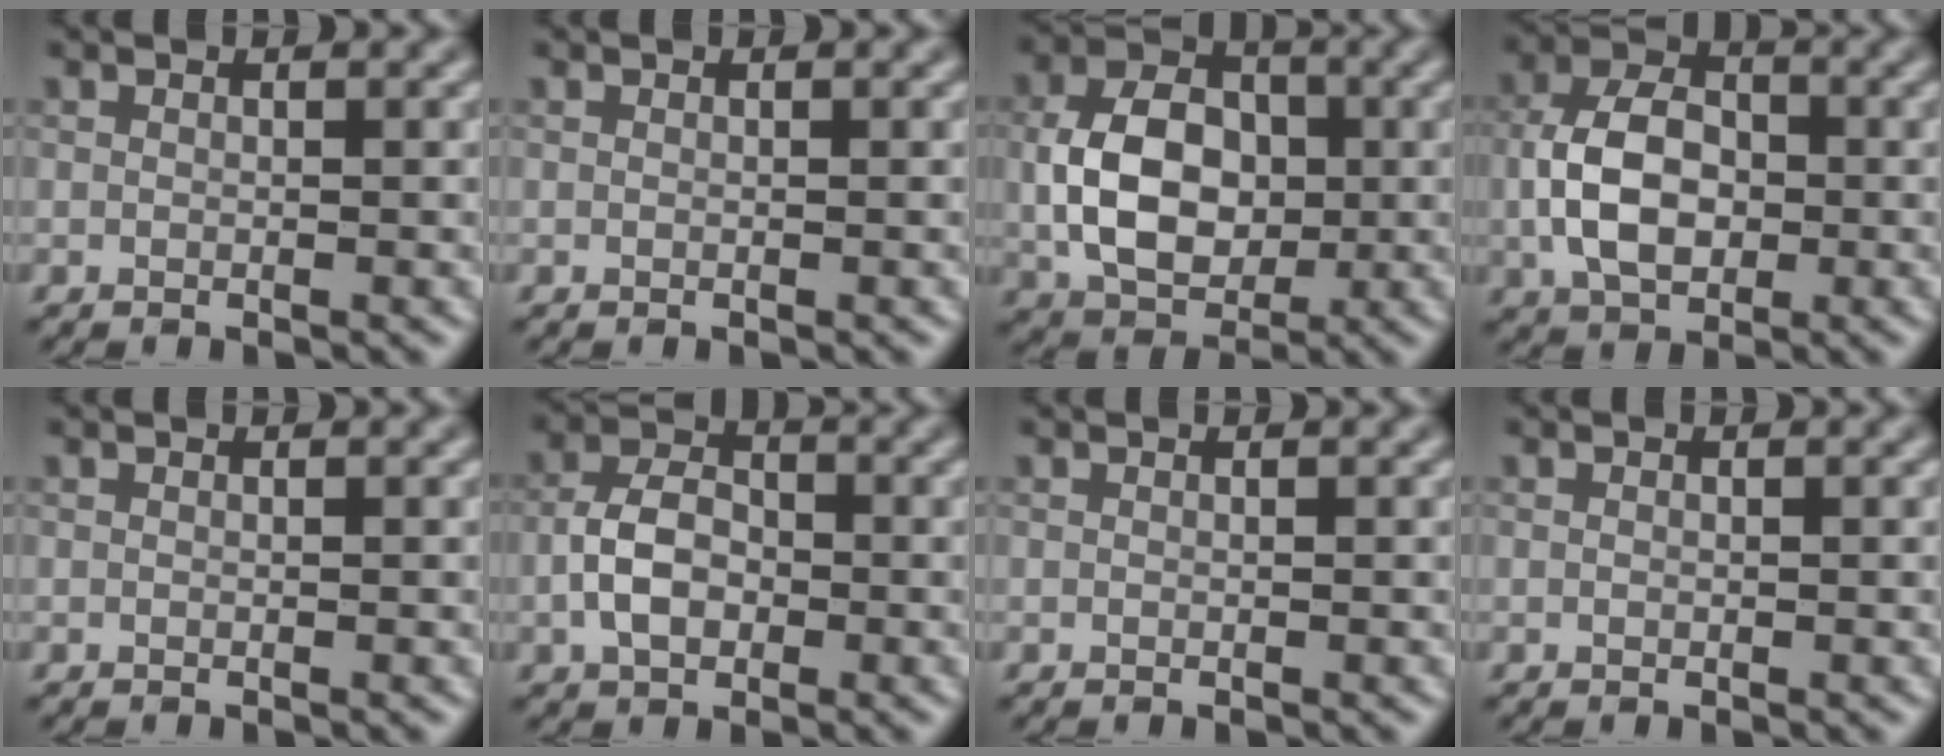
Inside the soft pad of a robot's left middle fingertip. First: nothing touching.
{"total": 0.0}
{"total": 7.7, "force": [-0.3, 5.3, 5.5], "torque": [-0.105, 0.002, -0.008]}
{"total": 6.4, "force": [-0.8, 4.2, 4.7], "torque": [-0.092, 0.004, -0.020]}
{"total": 0.0}
{"total": 4.1, "force": [-1.0, 2.7, 2.9], "torque": [-0.055, 0.007, -0.024]}
{"total": 0.0}
{"total": 0.0}